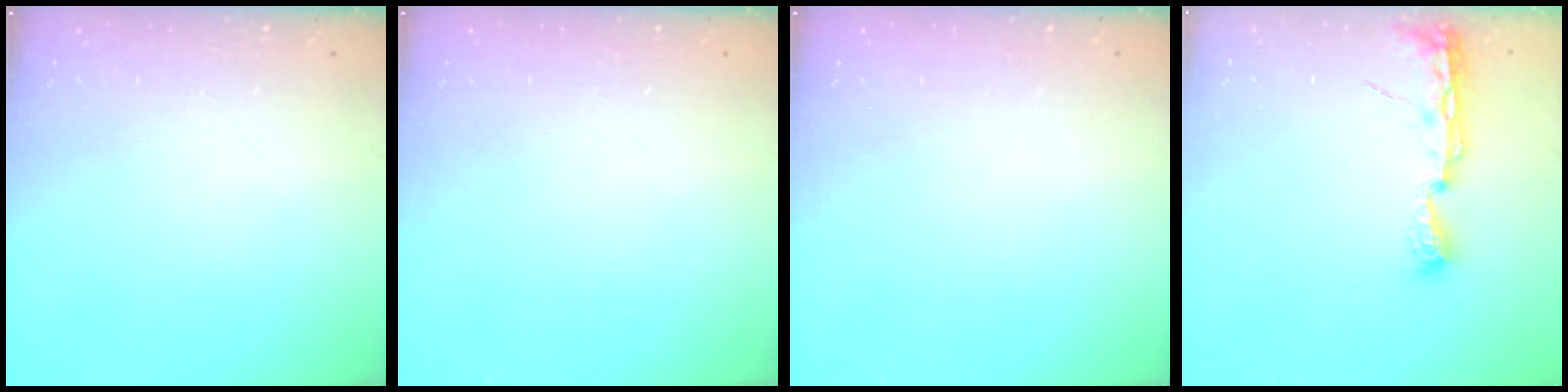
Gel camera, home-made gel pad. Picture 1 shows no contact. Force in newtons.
{"total": 0.0}
{"total": 0.0}
{"total": 8.2, "press": 8.2, "slide": 1.0}